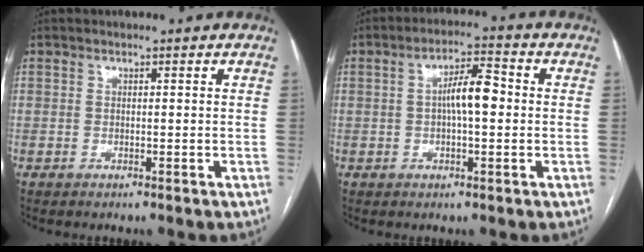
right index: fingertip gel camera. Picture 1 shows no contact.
{"total": 6.1, "force": [0.1, 1.6, 5.9], "torque": [-0.106, 0.017, 0.000]}